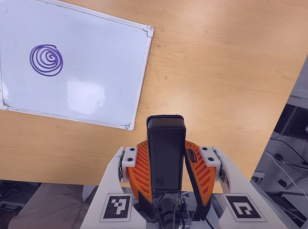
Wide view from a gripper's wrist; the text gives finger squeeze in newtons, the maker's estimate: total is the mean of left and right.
{"total": 6.0, "left": 5.2, "right": 6.7}